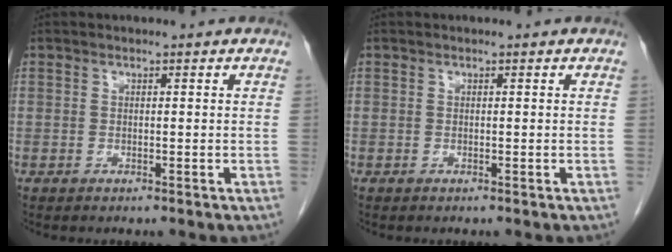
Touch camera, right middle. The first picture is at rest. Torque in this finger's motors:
{"motor_torque": [0.01, -0.34, 0.06, 0.00]}